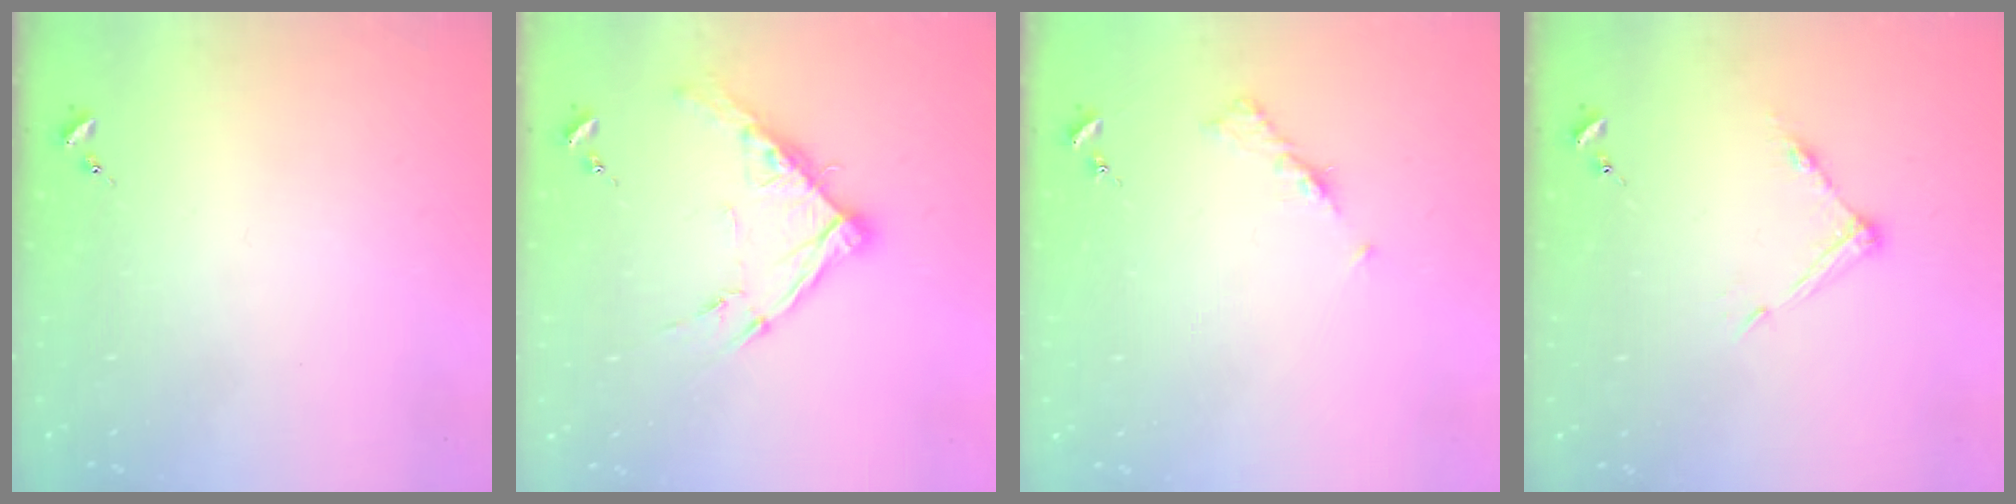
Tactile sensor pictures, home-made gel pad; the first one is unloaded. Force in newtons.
{"total": 12.4, "press": 12.3, "slide": 1.0}
{"total": 5.3, "press": 5.2, "slide": 0.7}
{"total": 6.8, "press": 6.7, "slide": 0.4}